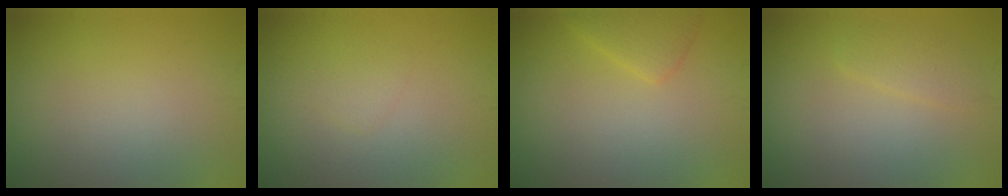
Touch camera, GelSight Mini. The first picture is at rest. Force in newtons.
{"total": 1.0, "press": 1.0, "slide": 0.1}
{"total": 2.0, "press": 2.0, "slide": 0.1}
{"total": 1.5, "press": 1.5, "slide": 0.1}